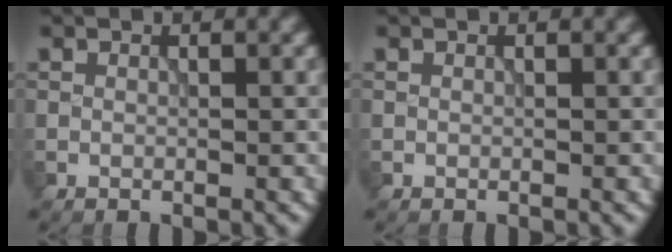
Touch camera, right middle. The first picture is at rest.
{"total": 0.0}